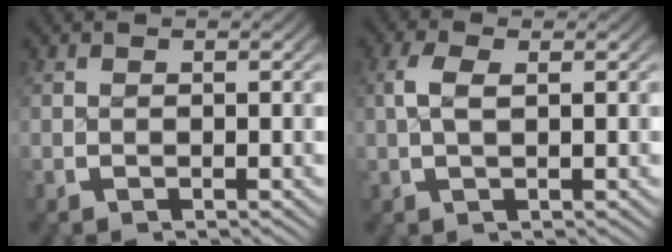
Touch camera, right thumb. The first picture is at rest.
{"total": 2.1, "force": [0.6, 0.8, 1.8], "torque": [-0.042, 0.003, 0.014]}